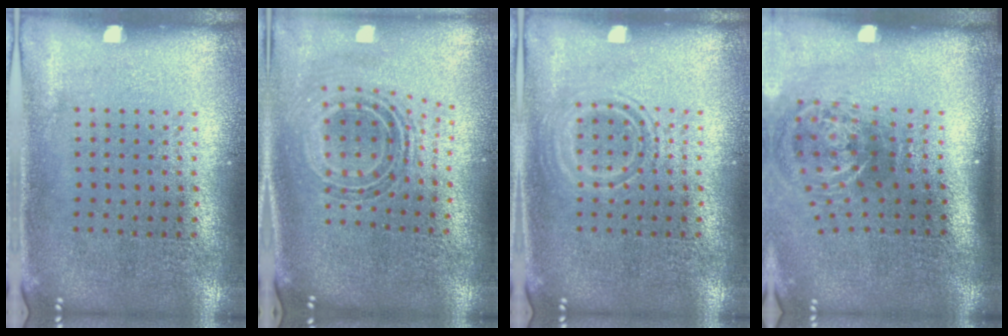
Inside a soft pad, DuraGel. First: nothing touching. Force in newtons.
{"total": 0.9, "press": 0.9, "slide": 0.4}
{"total": 1.9, "press": 1.9, "slide": 0.3}
{"total": 2.2, "press": 1.3, "slide": 1.8}